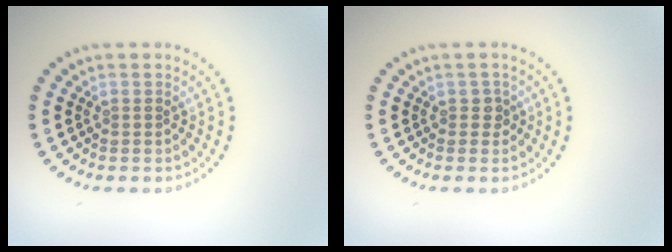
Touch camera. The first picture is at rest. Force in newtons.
{"total": 1.0, "press": 0.9, "slide": 0.4}